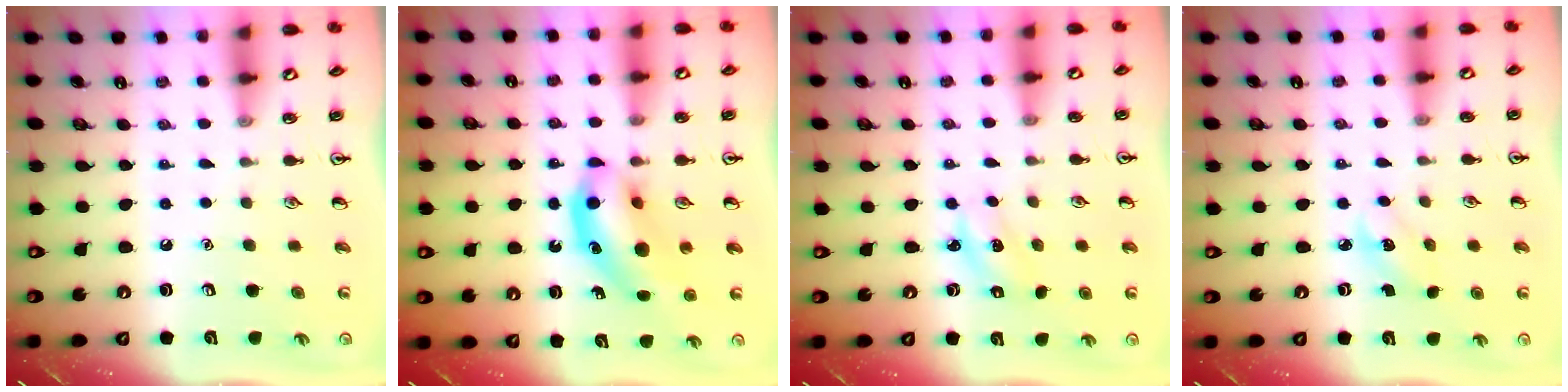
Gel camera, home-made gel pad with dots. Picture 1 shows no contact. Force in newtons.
{"total": 11.5, "press": 11.0, "slide": 3.5}
{"total": 2.2, "press": 2.1, "slide": 0.7}
{"total": 2.7, "press": 2.6, "slide": 0.9}